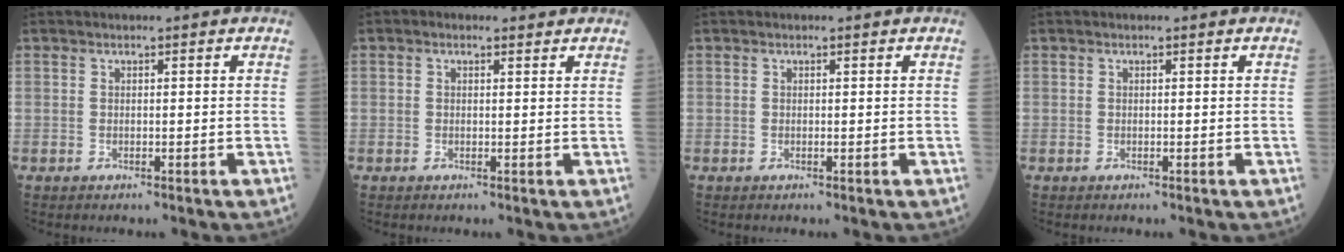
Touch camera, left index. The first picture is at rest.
{"total": 1.2, "force": [0.7, 0.7, 0.5], "torque": [-0.015, 0.009, 0.009]}
{"total": 0.0}
{"total": 0.0}